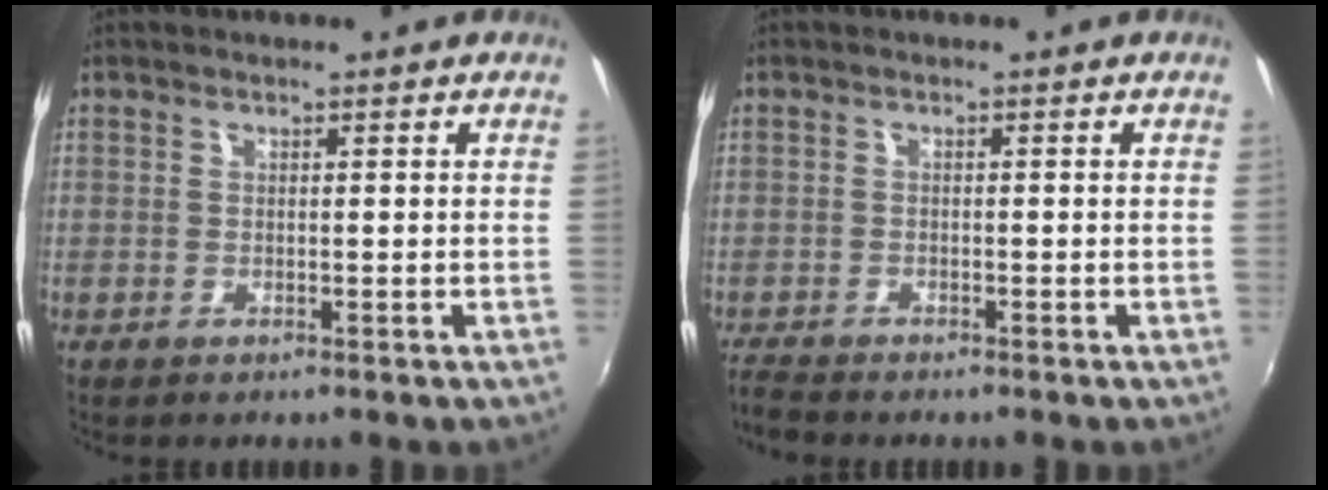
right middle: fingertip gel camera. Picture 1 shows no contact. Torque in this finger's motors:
{"motor_torque": [0.12, -0.15, 0.00, 0.01]}